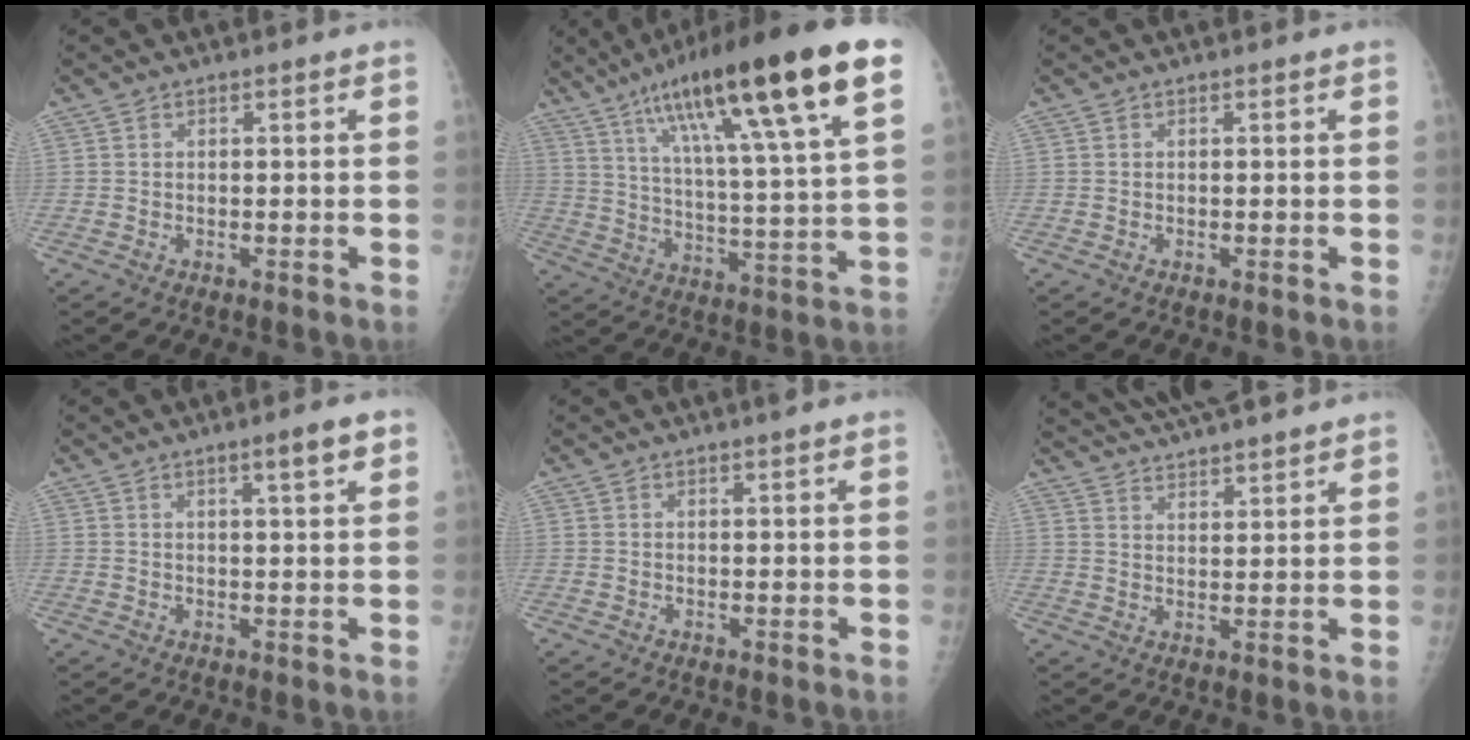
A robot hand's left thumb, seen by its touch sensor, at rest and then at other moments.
{"total": 25.2, "force": [13.6, 3.4, 21.0], "torque": [-0.337, -0.023, 0.216]}
{"total": 0.0}
{"total": 4.3, "force": [2.4, 0.4, 3.5], "torque": [-0.047, -0.009, 0.035]}
{"total": 1.6, "force": [1.2, -0.1, 1.0], "torque": [-0.012, 0.001, 0.019]}
{"total": 12.6, "force": [11.5, 1.4, 5.1], "torque": [-0.075, -0.017, 0.179]}